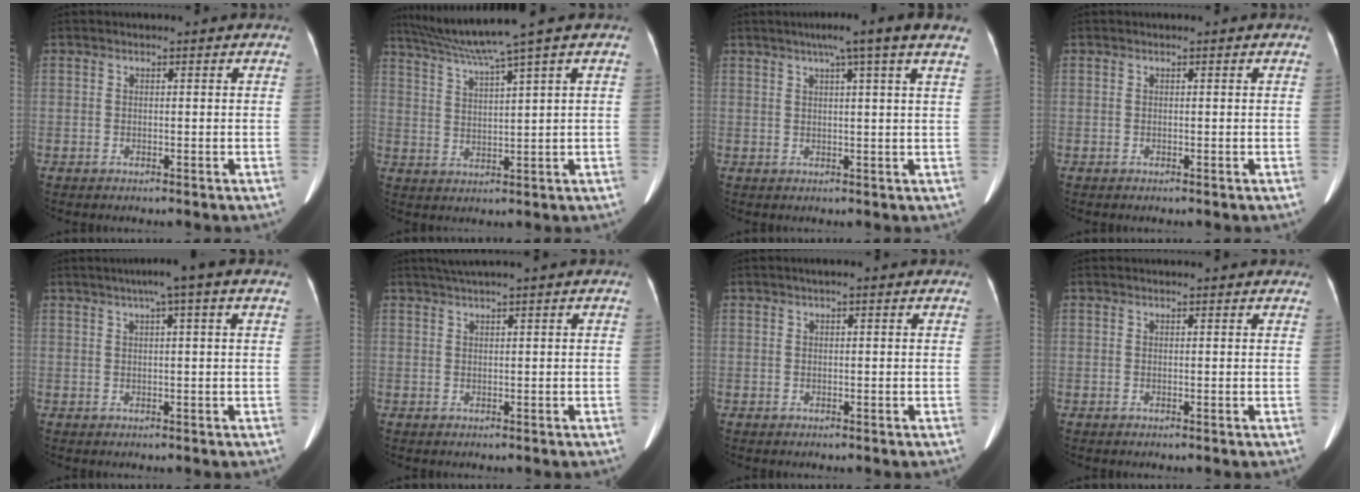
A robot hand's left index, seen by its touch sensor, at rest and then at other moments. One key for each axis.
{"total": 8.1, "fx": 6.3, "fy": -2.4, "fz": 4.5, "tx": -0.083, "ty": 0.003, "tz": 0.116}
{"total": 8.1, "fx": 5.6, "fy": -1.1, "fz": 5.7, "tx": -0.080, "ty": 0.021, "tz": 0.062}
{"total": 0.0}
{"total": 5.6, "fx": 3.3, "fy": -0.5, "fz": 4.6, "tx": -0.069, "ty": 0.025, "tz": 0.046}
{"total": 2.2, "fx": 1.8, "fy": -0.4, "fz": 1.3, "tx": -0.023, "ty": 0.020, "tz": 0.040}
{"total": 1.7, "fx": 1.2, "fy": 0.3, "fz": 1.2, "tx": -0.017, "ty": 0.018, "tz": 0.013}
{"total": 4.0, "fx": 3.7, "fy": 0.9, "fz": 1.4, "tx": -0.017, "ty": 0.020, "tz": 0.032}